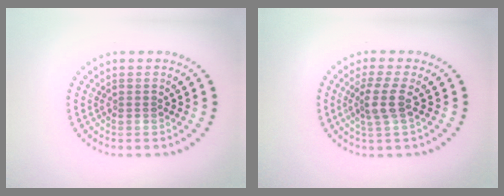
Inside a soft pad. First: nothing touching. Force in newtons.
{"total": 2.5, "press": 2.0, "slide": 1.5}